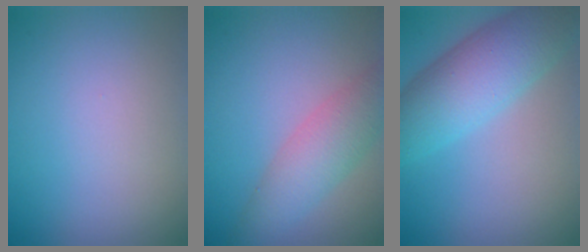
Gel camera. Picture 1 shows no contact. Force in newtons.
{"total": 4.5, "press": 4.5, "slide": 0.1}
{"total": 7.6, "press": 7.6, "slide": 0.2}